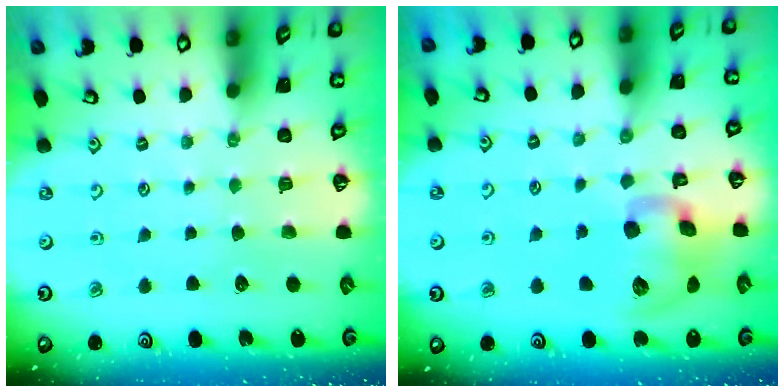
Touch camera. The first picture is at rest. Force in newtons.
{"total": 12.8, "press": 12.6, "slide": 2.0}